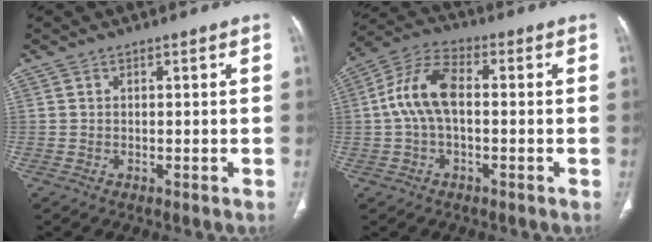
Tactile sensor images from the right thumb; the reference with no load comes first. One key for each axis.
{"total": 10.3, "fx": 0.1, "fy": 5.5, "fz": 8.7, "tx": -0.182, "ty": 0.032, "tz": -0.004}